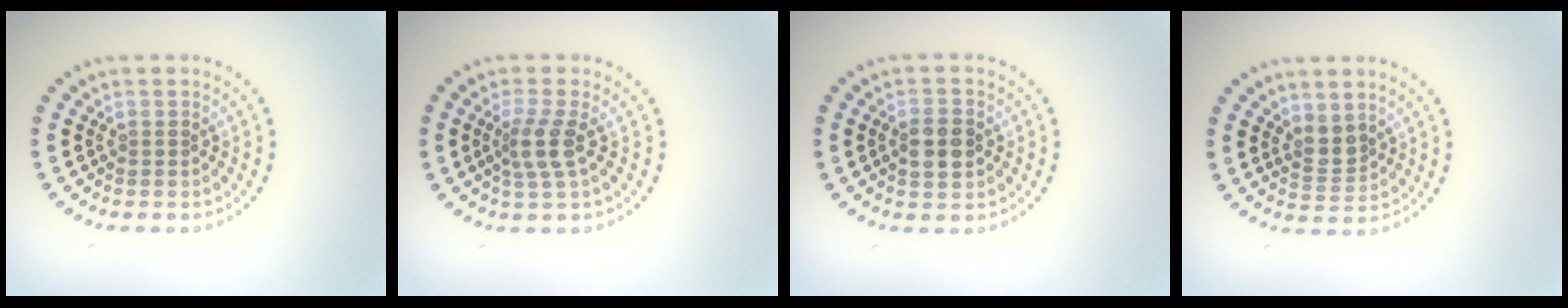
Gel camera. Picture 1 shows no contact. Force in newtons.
{"total": 2.6, "press": 2.0, "slide": 1.7}
{"total": 2.9, "press": 2.8, "slide": 0.3}
{"total": 2.1, "press": 1.8, "slide": 1.2}